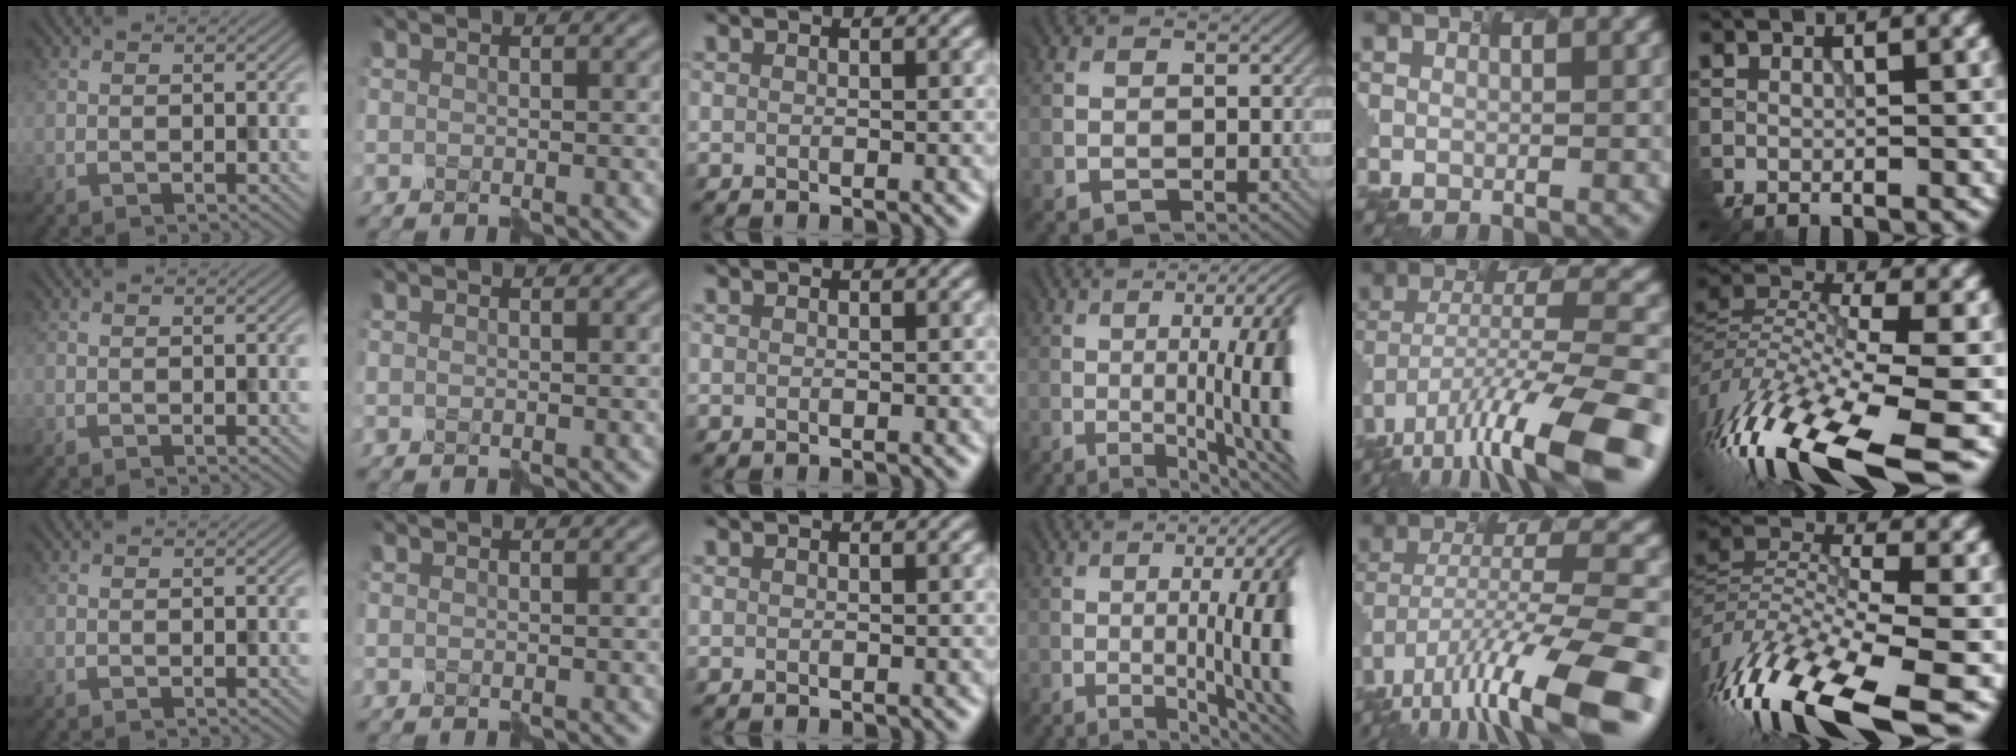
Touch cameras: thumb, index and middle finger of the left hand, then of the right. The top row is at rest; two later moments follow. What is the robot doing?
{"motion": "shake", "object": "plastic piggy bank"}